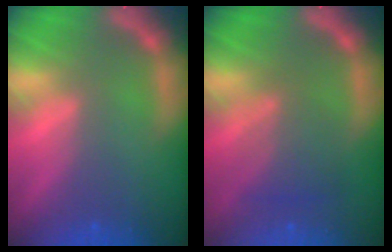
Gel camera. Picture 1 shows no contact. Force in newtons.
{"total": 4.0}